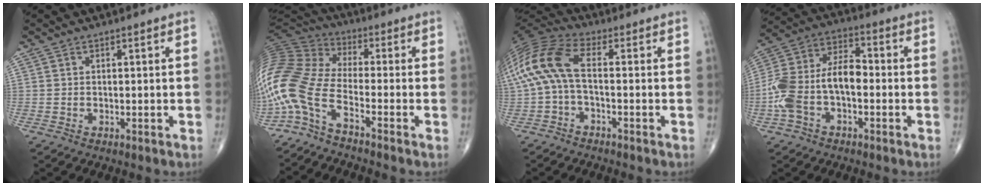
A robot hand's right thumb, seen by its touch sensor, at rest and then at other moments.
{"total": 13.1, "force": [-7.1, 4.8, 9.9], "torque": [-0.226, 0.062, -0.155]}
{"total": 11.7, "force": [-0.5, 5.1, 10.5], "torque": [-0.237, 0.038, -0.019]}
{"total": 14.2, "force": [-2.8, 7.9, 11.5], "torque": [-0.235, 0.048, -0.059]}